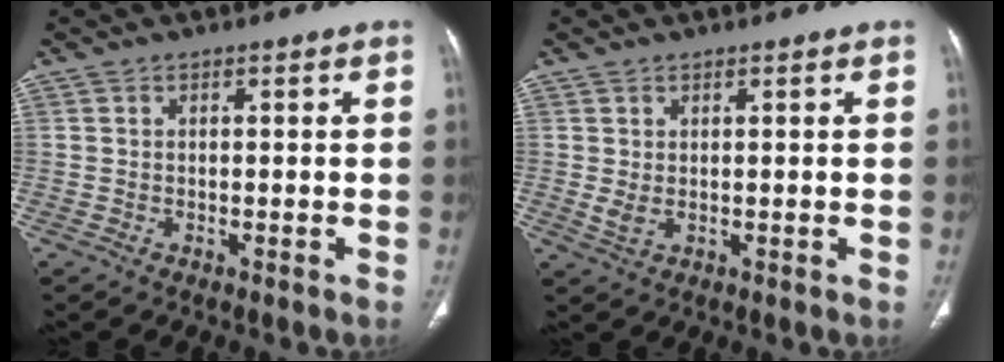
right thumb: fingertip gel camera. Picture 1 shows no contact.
{"total": 2.4, "force": [0.4, 1.2, 2.0], "torque": [-0.039, -0.006, 0.016]}